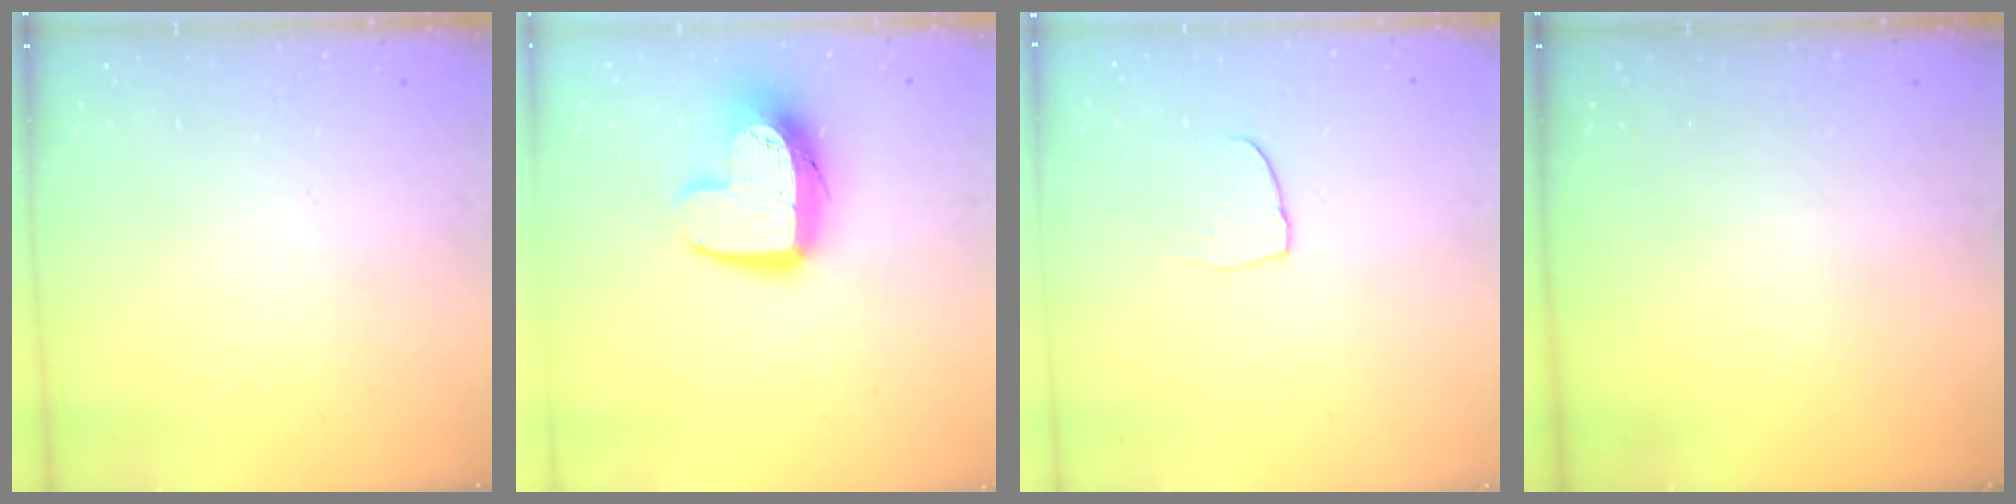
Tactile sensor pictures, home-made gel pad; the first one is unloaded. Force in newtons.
{"total": 12.4, "press": 12.4, "slide": 1.0}
{"total": 4.2, "press": 4.2, "slide": 0.3}
{"total": 0.0}